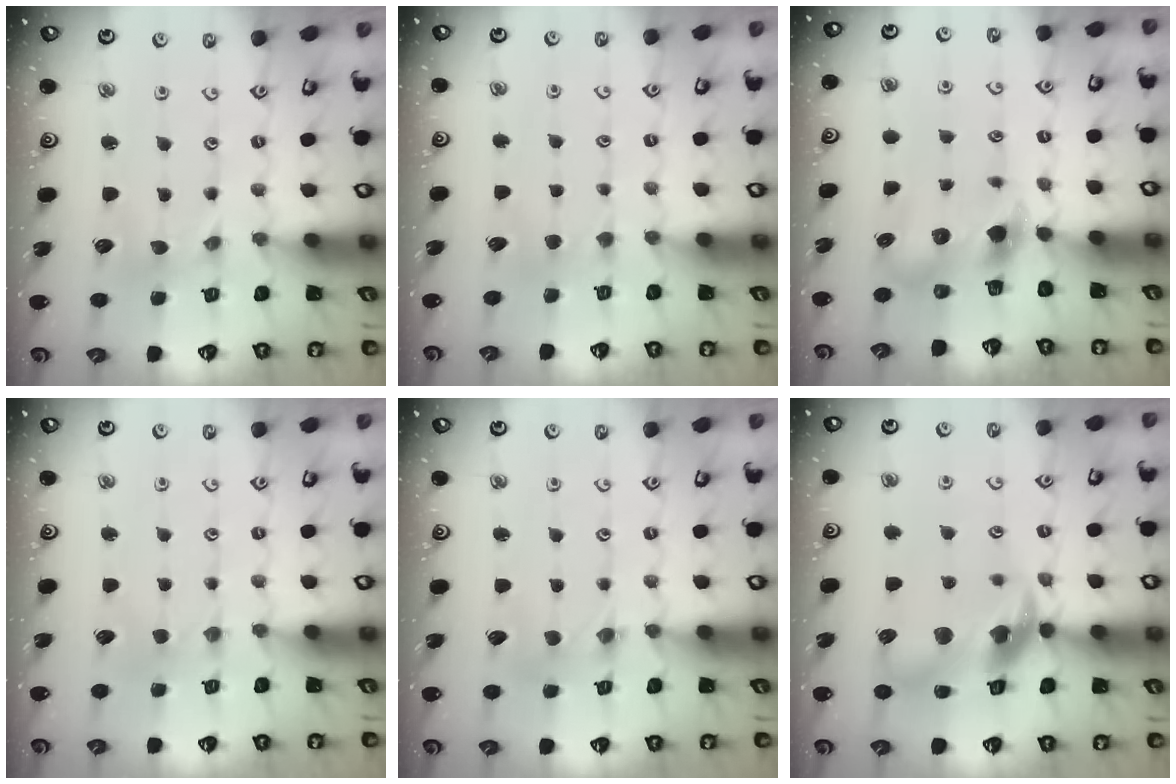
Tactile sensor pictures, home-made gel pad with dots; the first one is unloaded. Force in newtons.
{"total": 3.0, "press": 2.9, "slide": 0.5}
{"total": 5.7, "press": 5.7, "slide": 0.5}
{"total": 0.0}
{"total": 0.5, "press": 0.5, "slide": 0.1}
{"total": 14.5, "press": 14.4, "slide": 2.0}